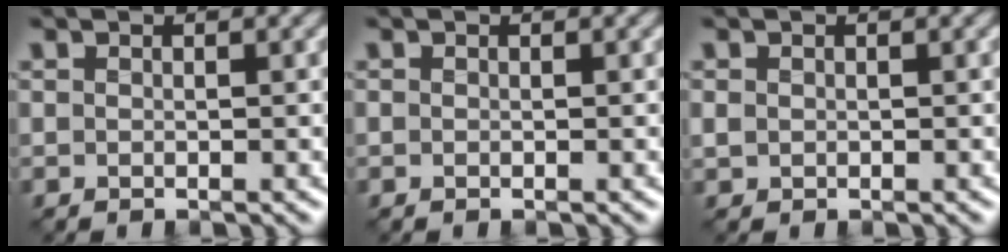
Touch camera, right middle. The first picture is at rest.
{"total": 0.0}
{"total": 0.7, "force": [0.1, 0.6, 0.4], "torque": [-0.010, 0.001, 0.002]}